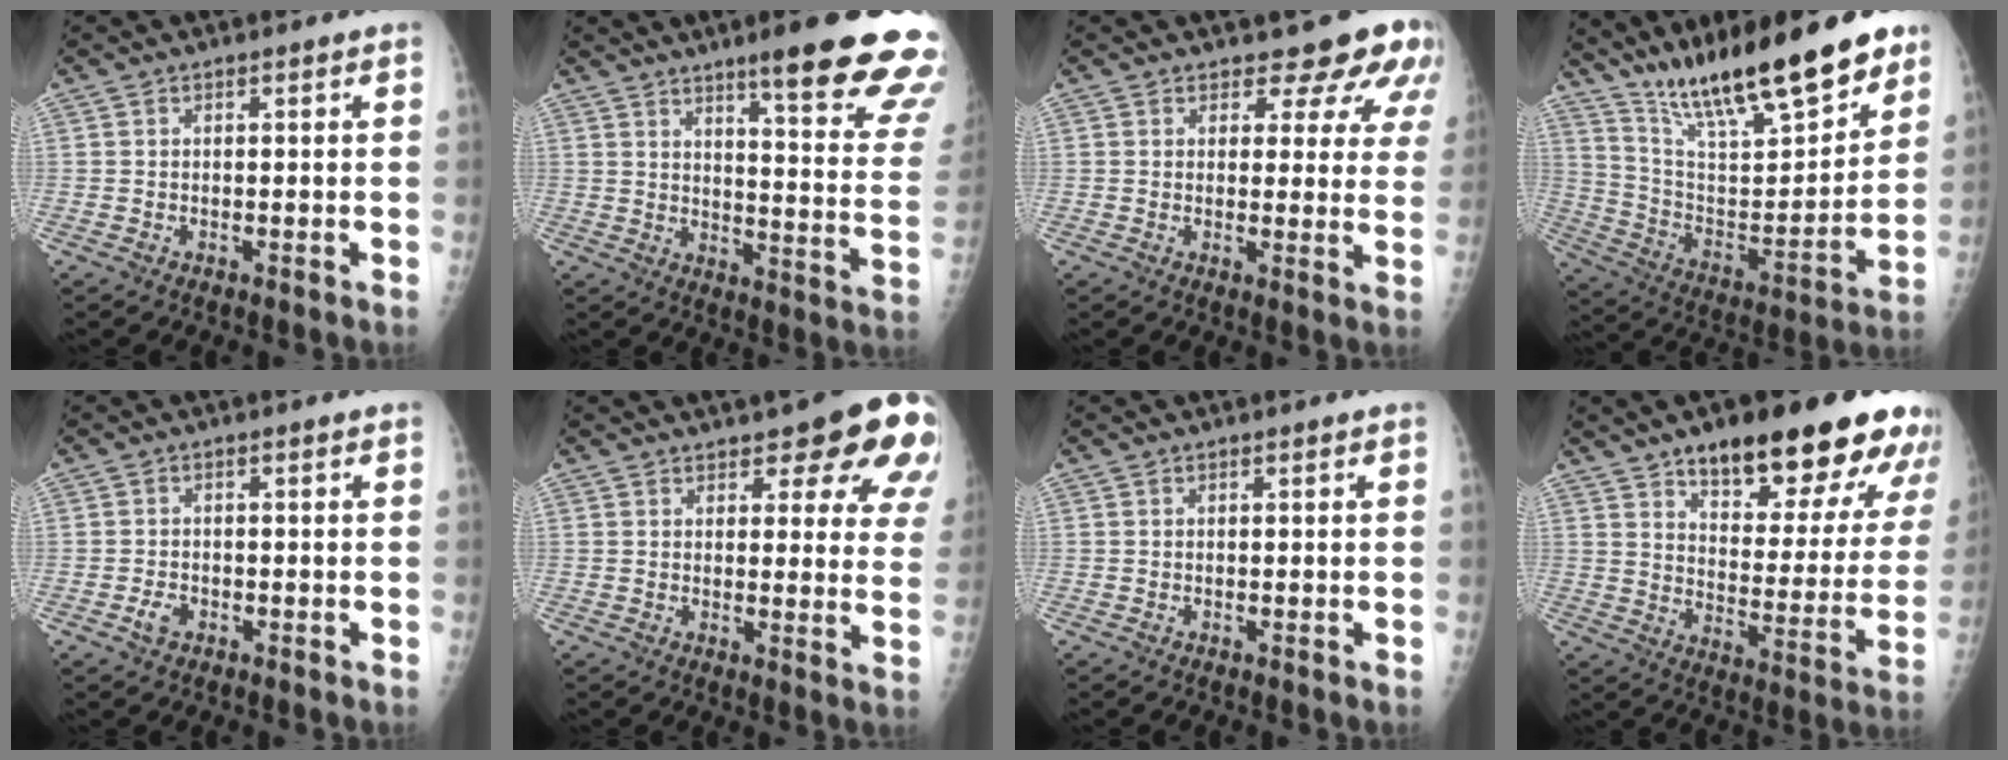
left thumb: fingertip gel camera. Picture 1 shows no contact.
{"total": 22.9, "force": [15.4, 2.9, 16.7], "torque": [-0.184, -0.079, 0.200]}
{"total": 9.6, "force": [7.7, 4.3, 3.7], "torque": [-0.001, -0.042, 0.072]}
{"total": 24.8, "force": [18.5, 5.7, 15.5], "torque": [-0.223, -0.083, 0.317]}
{"total": 2.0, "force": [-0.9, 1.3, 1.1], "torque": [-0.023, 0.006, -0.015]}
{"total": 15.2, "force": [9.3, 5.5, 10.7], "torque": [-0.088, -0.039, 0.100]}
{"total": 0.0}
{"total": 25.2, "force": [16.6, 8.8, 16.8], "torque": [-0.178, -0.067, 0.236]}